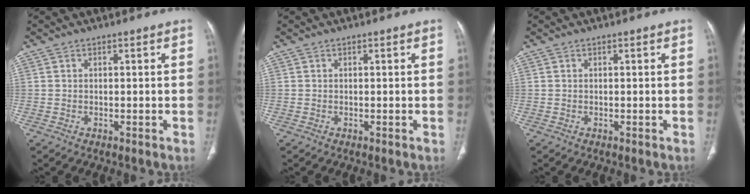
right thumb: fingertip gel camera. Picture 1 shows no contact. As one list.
[{"total": 0.0}, {"total": 0.0}]